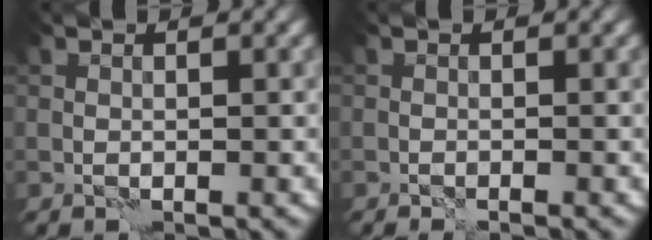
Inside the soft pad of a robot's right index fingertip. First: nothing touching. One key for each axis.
{"total": 0.5, "fx": -0.5, "fy": -0.1, "fz": 0.2, "tx": -0.003, "ty": 0.002, "tz": -0.009}